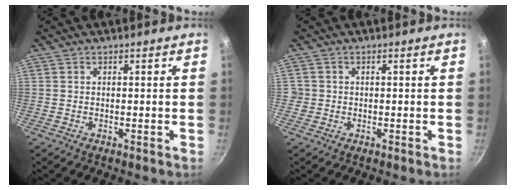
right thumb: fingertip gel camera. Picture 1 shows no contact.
{"total": 1.5, "force": [-0.3, 1.4, 0.2], "torque": [0.002, 0.005, -0.005]}